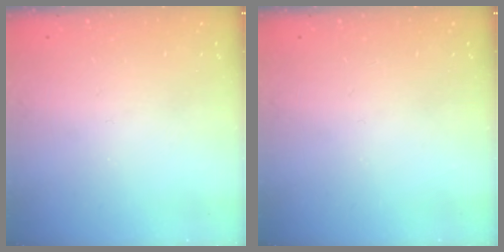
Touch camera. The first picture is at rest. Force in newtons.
{"total": 0.0}